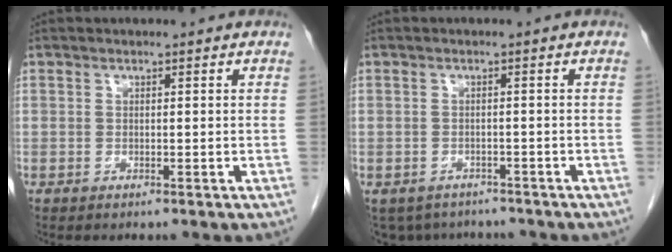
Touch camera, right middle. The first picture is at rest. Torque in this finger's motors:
{"motor_torque": [0.10, -0.08, -0.04, 0.00]}